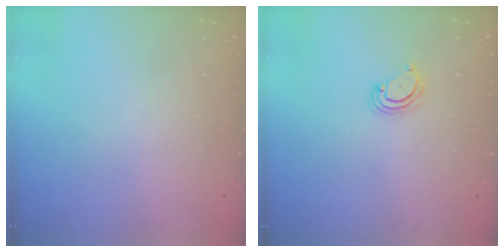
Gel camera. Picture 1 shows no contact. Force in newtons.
{"total": 2.3, "press": 2.3, "slide": 0.2}